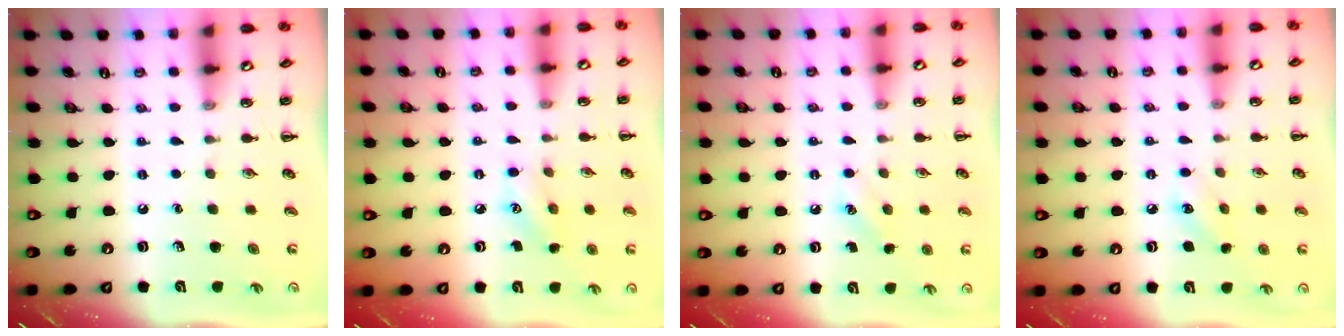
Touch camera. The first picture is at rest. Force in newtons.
{"total": 6.2, "press": 6.1, "slide": 1.1}
{"total": 6.7, "press": 6.5, "slide": 1.7}
{"total": 7.5, "press": 7.3, "slide": 1.9}